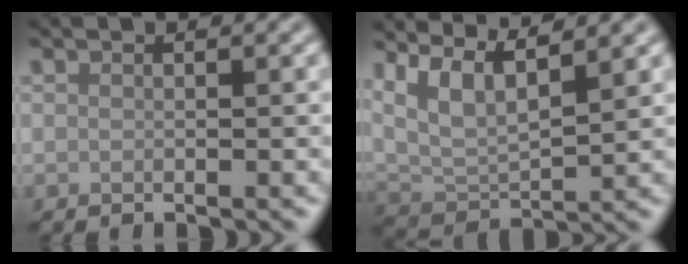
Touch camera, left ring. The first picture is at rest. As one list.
[{"total": 7.2, "force": [4.6, 2.4, 5.1], "torque": [-0.095, 0.008, 0.078]}]